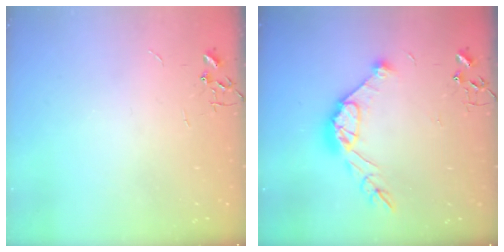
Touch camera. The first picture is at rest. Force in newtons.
{"total": 13.6, "press": 13.6, "slide": 1.0}